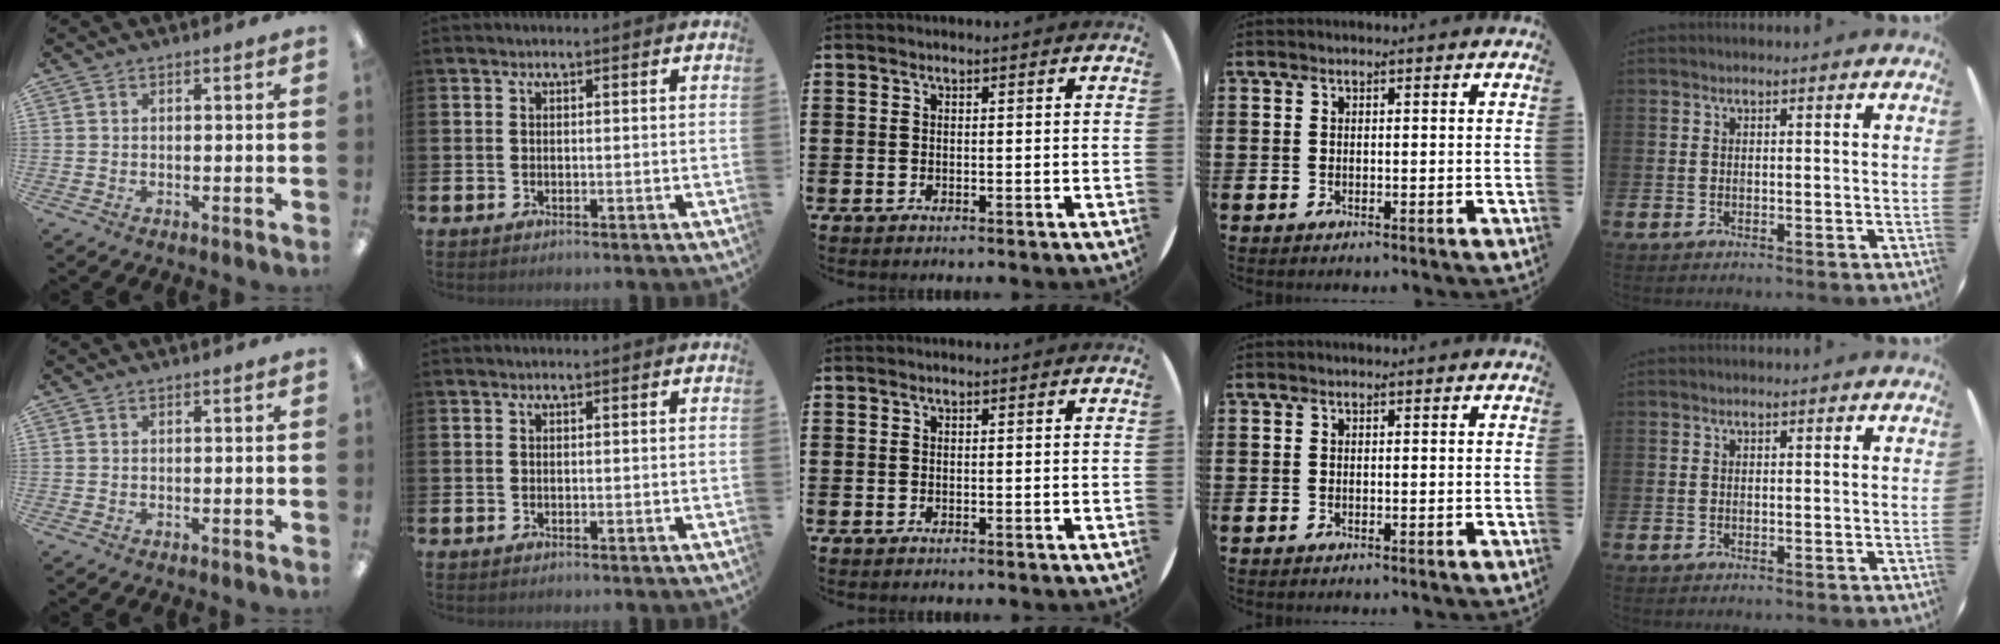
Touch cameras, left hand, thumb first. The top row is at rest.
{}